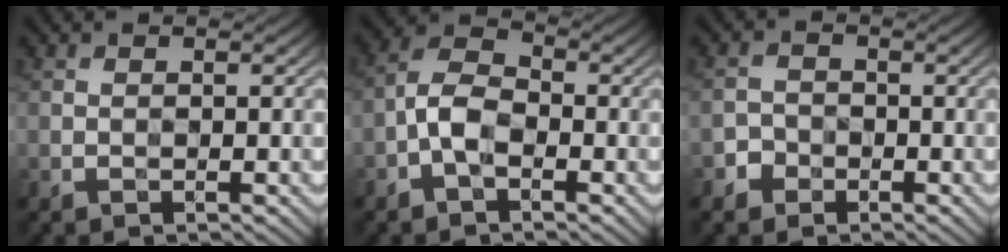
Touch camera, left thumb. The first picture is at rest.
{"total": 4.5, "force": [-1.7, 2.5, 3.3], "torque": [-0.068, 0.011, -0.048]}
{"total": 1.9, "force": [-1.0, 1.5, 0.2], "torque": [0.004, 0.002, -0.028]}